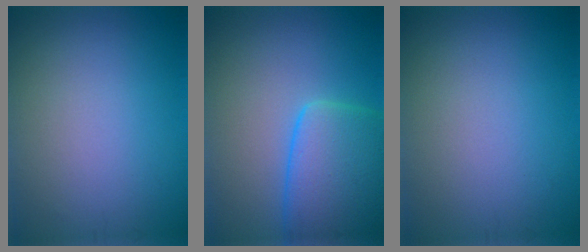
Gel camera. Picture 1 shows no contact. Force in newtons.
{"total": 7.3, "press": 7.2, "slide": 0.6}
{"total": 0.0}